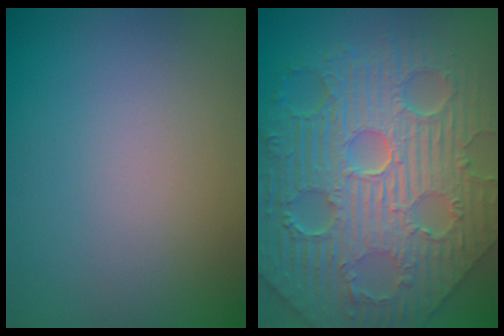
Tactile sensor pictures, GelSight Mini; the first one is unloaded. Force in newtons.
{"total": 12.5, "press": 8.2, "slide": 9.4}